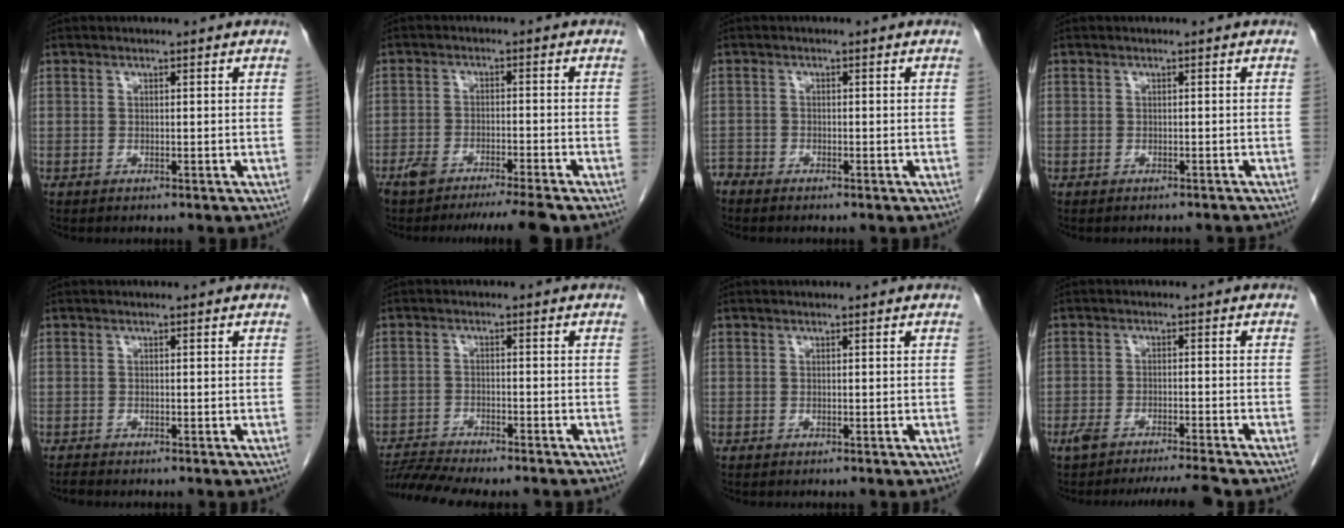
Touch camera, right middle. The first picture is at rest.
{"total": 8.4, "force": [-7.2, -0.4, 4.3], "torque": [-0.055, -0.010, -0.112]}
{"total": 1.8, "force": [-1.7, 0.4, -0.1], "torque": [0.000, -0.004, -0.034]}
{"total": 3.3, "force": [-3.2, 0.5, 0.5], "torque": [-0.011, -0.009, -0.034]}
{"total": 0.7, "force": [-0.7, 0.0, 0.1], "torque": [-0.011, -0.003, -0.015]}
{"total": 7.8, "force": [-7.4, -0.1, 2.6], "torque": [-0.041, -0.001, -0.119]}
{"total": 0.0}
{"total": 6.8, "force": [-6.1, -0.7, 3.0], "torque": [-0.039, -0.005, -0.097]}